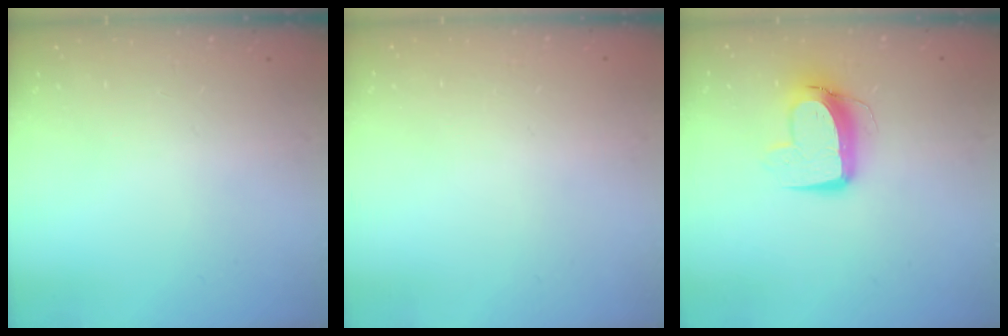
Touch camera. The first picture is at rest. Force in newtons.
{"total": 0.0}
{"total": 10.9, "press": 10.9, "slide": 1.2}